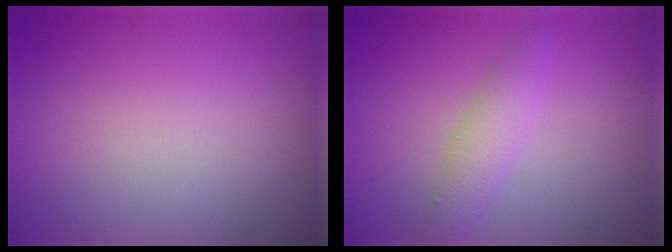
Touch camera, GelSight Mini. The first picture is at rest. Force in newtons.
{"total": 2.4, "press": 2.4, "slide": 0.1}